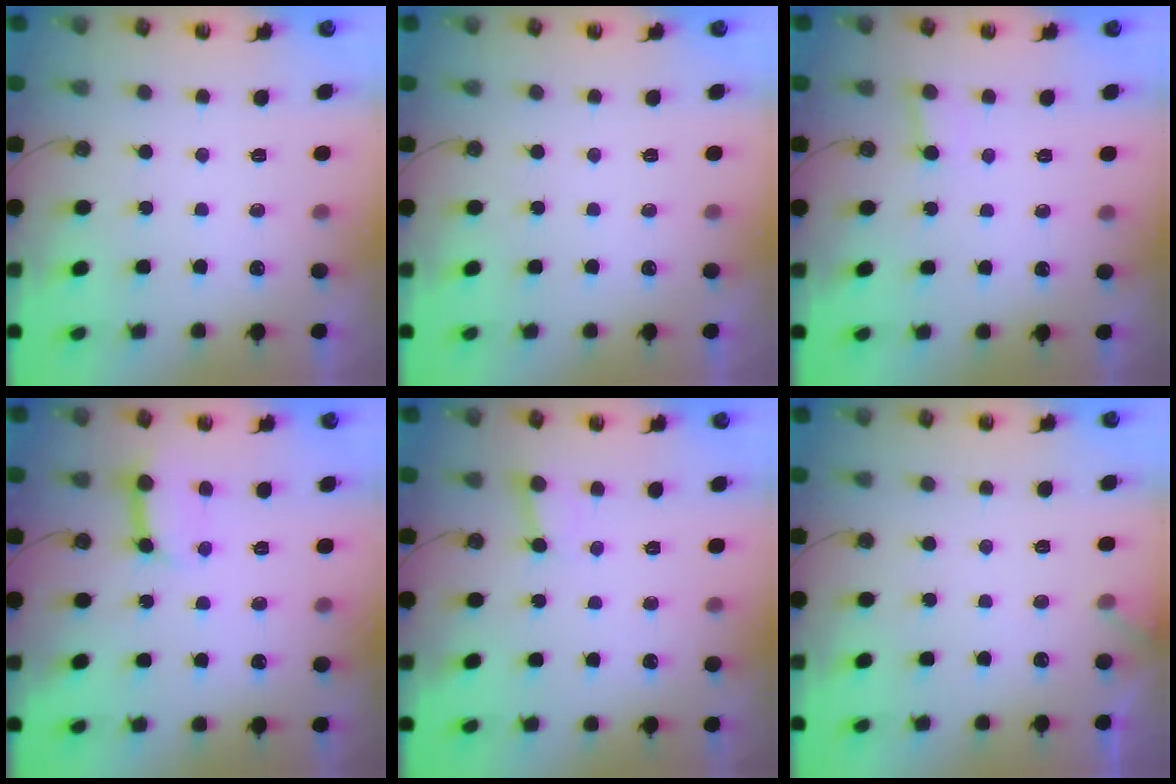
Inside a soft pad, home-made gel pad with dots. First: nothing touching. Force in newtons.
{"total": 0.0}
{"total": 3.2, "press": 3.1, "slide": 0.4}
{"total": 9.7, "press": 9.6, "slide": 1.0}
{"total": 2.7, "press": 2.7, "slide": 0.1}
{"total": 4.6, "press": 4.6, "slide": 0.4}